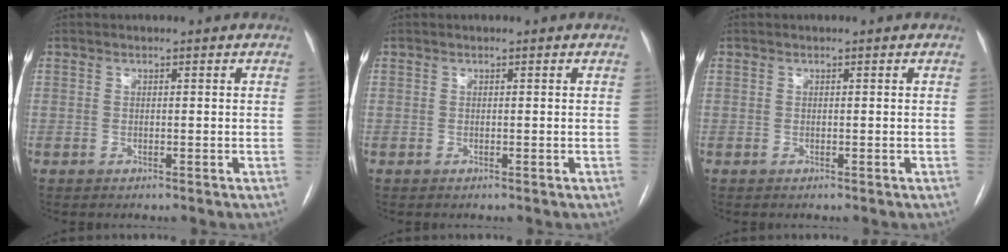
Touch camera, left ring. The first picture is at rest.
{"total": 0.0}
{"total": 0.0}